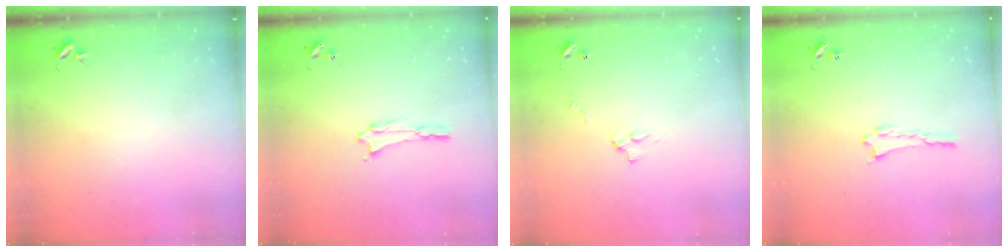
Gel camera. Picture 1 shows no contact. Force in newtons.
{"total": 0.7, "press": 0.7, "slide": 0.1}
{"total": 2.7, "press": 2.7, "slide": 0.3}
{"total": 1.4, "press": 1.4, "slide": 0.2}